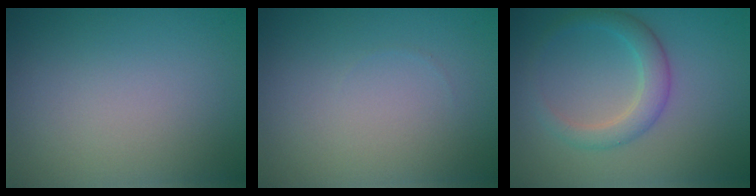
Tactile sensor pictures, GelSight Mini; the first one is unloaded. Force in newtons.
{"total": 0.0}
{"total": 2.9, "press": 2.9, "slide": 0.1}